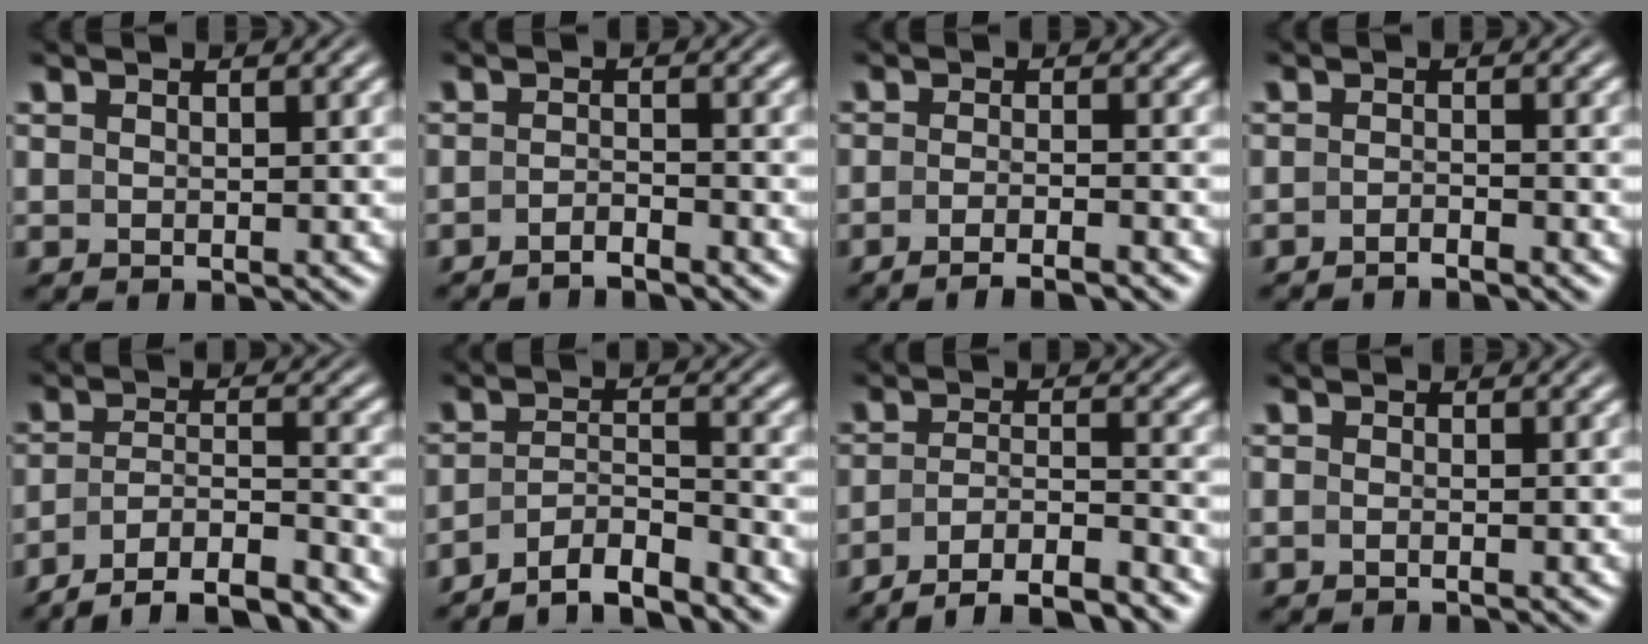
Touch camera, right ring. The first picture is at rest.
{"total": 2.6, "force": [-2.5, 0.1, 0.5], "torque": [-0.011, -0.006, -0.044]}
{"total": 4.7, "force": [-4.2, 0.3, 2.0], "torque": [-0.033, -0.012, -0.064]}
{"total": 2.1, "force": [-2.1, -0.1, 0.2], "torque": [-0.007, -0.005, -0.037]}
{"total": 9.0, "force": [-7.2, 4.3, 3.2], "torque": [-0.063, -0.032, -0.111]}
{"total": 6.5, "force": [-5.3, 3.1, 2.2], "torque": [-0.048, -0.024, -0.086]}
{"total": 8.3, "force": [-6.9, 3.5, 3.1], "torque": [-0.059, -0.032, -0.102]}
{"total": 0.8, "force": [-0.5, 0.0, 0.6], "torque": [-0.011, 0.002, -0.012]}